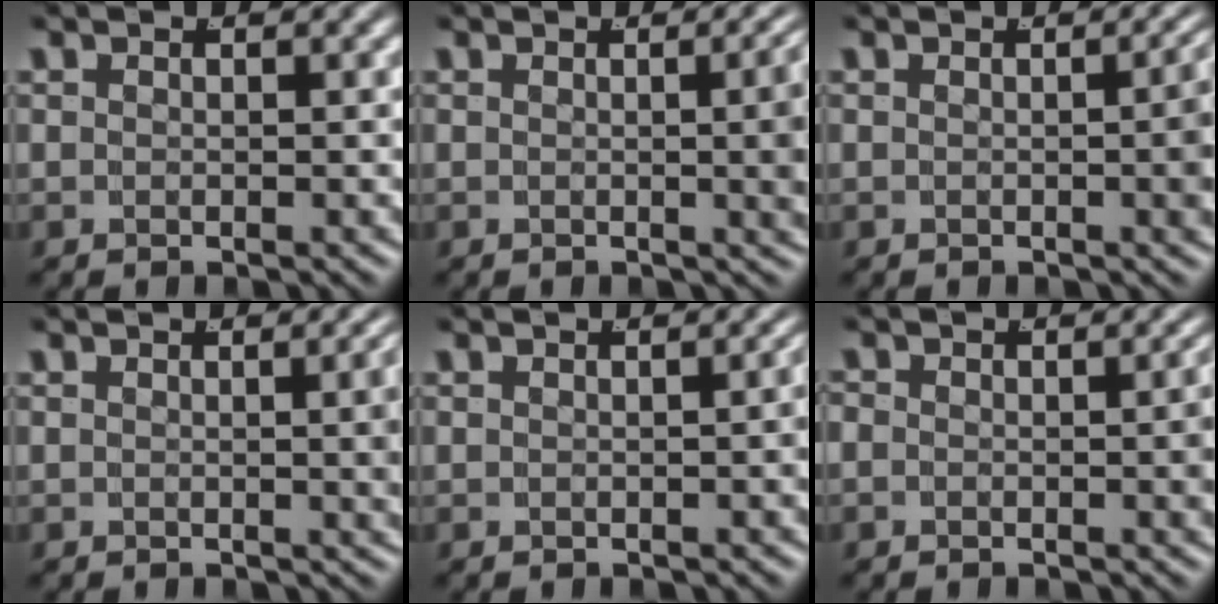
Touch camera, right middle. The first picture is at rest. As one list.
[{"total": 4.9, "force": [0.5, 1.5, 4.6], "torque": [-0.027, 0.017, -0.003]}, {"total": 3.6, "force": [0.0, 1.1, 3.4], "torque": [-0.020, 0.012, -0.008]}, {"total": 3.4, "force": [0.5, 0.9, 3.2], "torque": [-0.015, 0.012, -0.001]}, {"total": 1.2, "force": [-0.3, 0.3, 1.2], "torque": [-0.006, 0.010, -0.007]}, {"total": 2.5, "force": [-0.4, 1.5, 1.9], "torque": [-0.022, 0.002, -0.012]}]